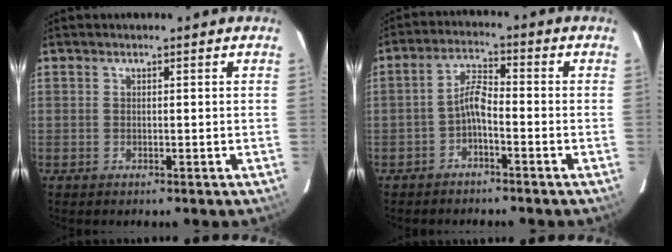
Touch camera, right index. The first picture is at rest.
{"total": 3.8, "force": [-2.2, 1.0, 3.0], "torque": [-0.067, 0.015, -0.042]}